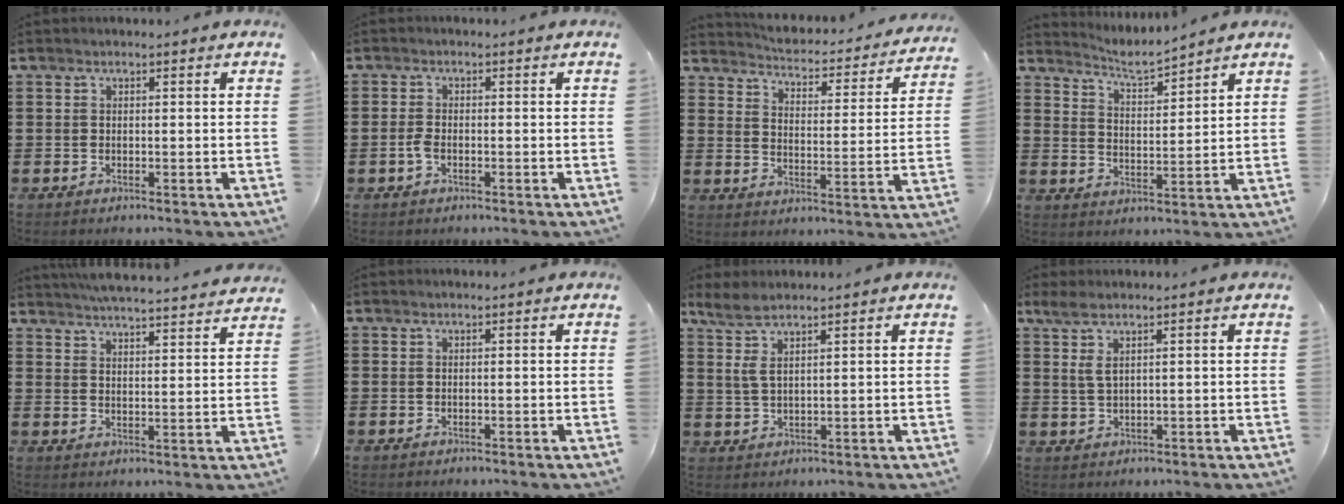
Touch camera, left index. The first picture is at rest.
{"total": 2.0, "force": [-0.7, 0.9, 1.7], "torque": [-0.049, -0.004, -0.018]}
{"total": 3.3, "force": [3.3, 0.0, 0.2], "torque": [-0.026, -0.033, 0.048]}
{"total": 3.9, "force": [3.8, 0.0, 1.0], "torque": [-0.037, -0.023, 0.063]}
{"total": 5.2, "force": [5.1, -0.6, 0.7], "torque": [-0.034, -0.032, 0.091]}
{"total": 0.0}
{"total": 3.7, "force": [2.3, 0.8, 2.7], "torque": [-0.068, 0.001, 0.039]}
{"total": 2.7, "force": [1.2, 0.8, 2.3], "torque": [-0.059, 0.000, 0.018]}